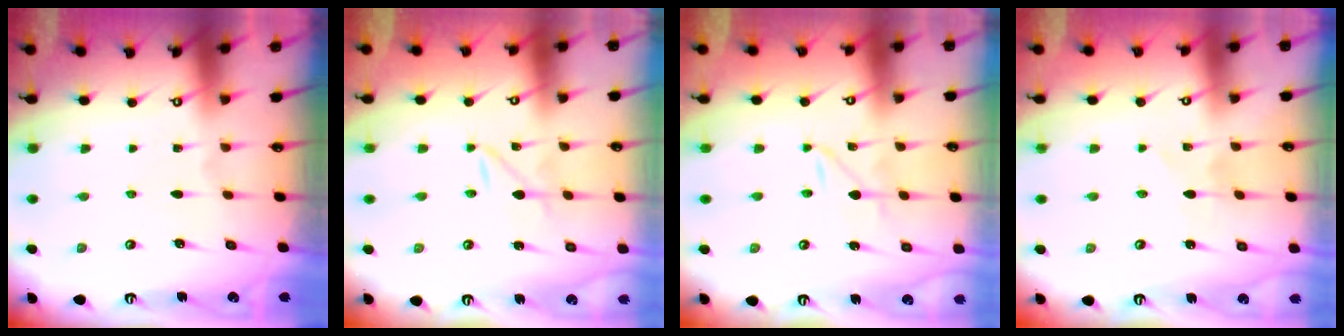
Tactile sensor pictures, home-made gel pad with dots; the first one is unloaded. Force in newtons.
{"total": 2.0, "press": 2.0, "slide": 0.2}
{"total": 1.6, "press": 1.6, "slide": 0.1}
{"total": 1.2, "press": 1.1, "slide": 0.1}